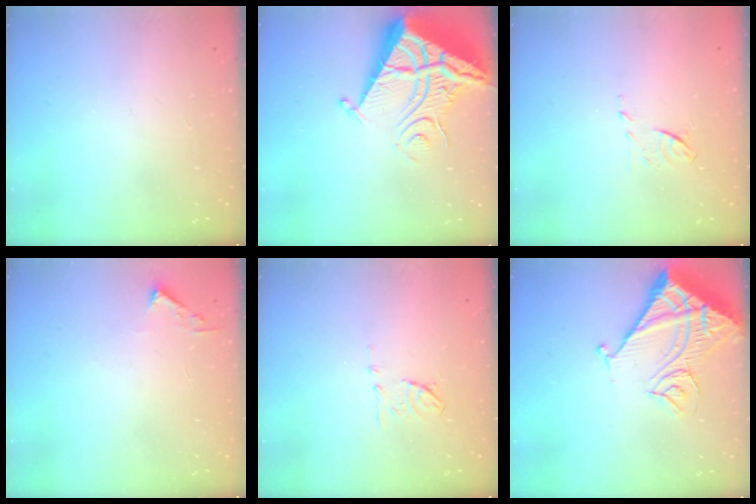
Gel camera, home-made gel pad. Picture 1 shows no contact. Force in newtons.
{"total": 12.7, "press": 12.6, "slide": 1.2}
{"total": 5.5, "press": 5.5, "slide": 0.8}
{"total": 2.4, "press": 2.4, "slide": 0.3}
{"total": 6.7, "press": 6.6, "slide": 0.9}
{"total": 14.7, "press": 14.6, "slide": 1.7}